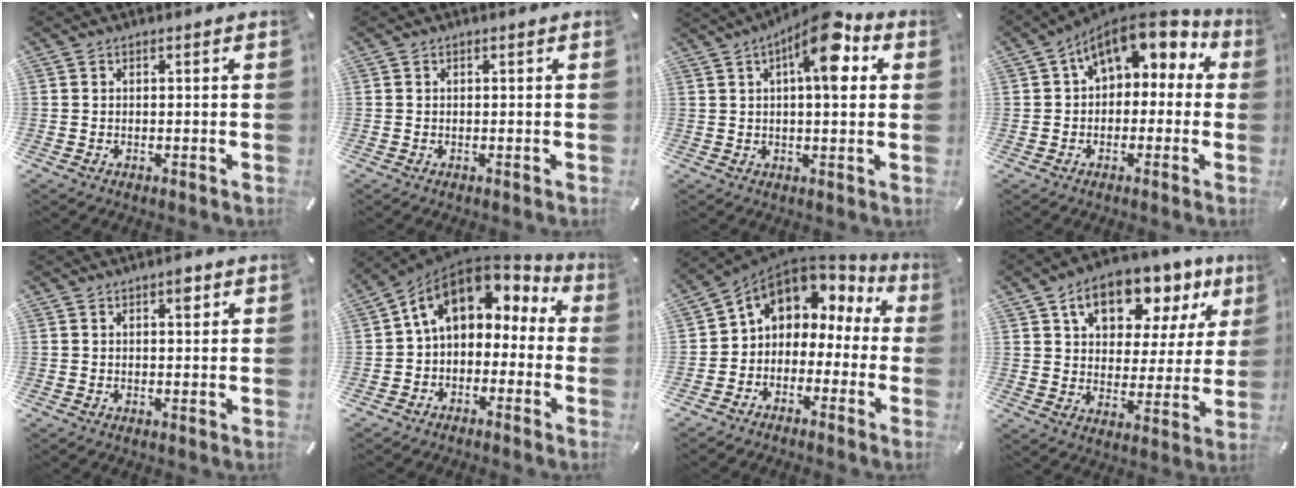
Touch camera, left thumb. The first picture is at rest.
{"total": 0.0}
{"total": 13.3, "force": [5.7, 4.5, 11.2], "torque": [-0.169, -0.023, 0.090]}
{"total": 9.2, "force": [4.5, 5.9, 5.4], "torque": [-0.086, -0.025, 0.084]}
{"total": 2.4, "force": [1.1, 1.2, 1.8], "torque": [-0.015, -0.004, 0.012]}
{"total": 10.3, "force": [3.2, 7.4, 6.4], "torque": [-0.126, -0.007, 0.060]}
{"total": 6.9, "force": [2.4, 6.0, 2.4], "torque": [-0.059, -0.015, 0.046]}
{"total": 13.3, "force": [8.4, 8.2, 6.2], "torque": [-0.095, -0.047, 0.148]}